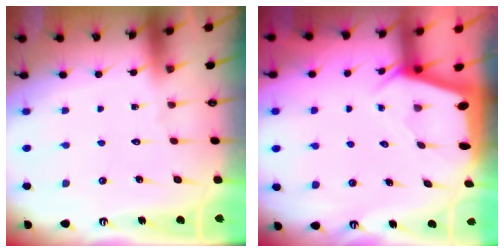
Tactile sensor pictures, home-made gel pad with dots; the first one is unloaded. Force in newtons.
{"total": 2.0, "press": 2.0, "slide": 0.3}